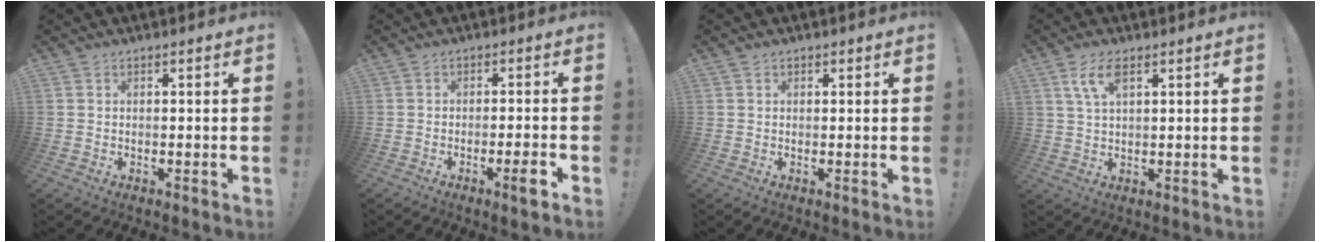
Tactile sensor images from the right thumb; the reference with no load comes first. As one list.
[{"total": 4.9, "force": [-2.5, 0.1, 4.2], "torque": [-0.067, 0.006, -0.038]}, {"total": 0.8, "force": [0.5, 0.7, 0.1], "torque": [0.002, 0.000, 0.008]}, {"total": 6.1, "force": [3.0, 2.4, 4.8], "torque": [-0.082, -0.004, 0.053]}]